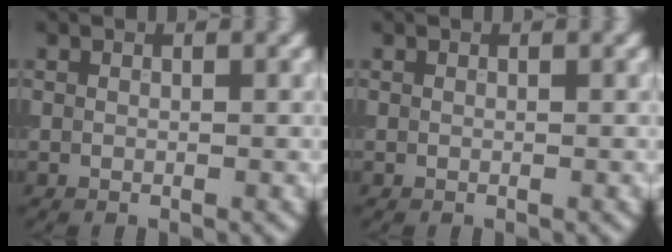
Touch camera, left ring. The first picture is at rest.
{"total": 0.0}